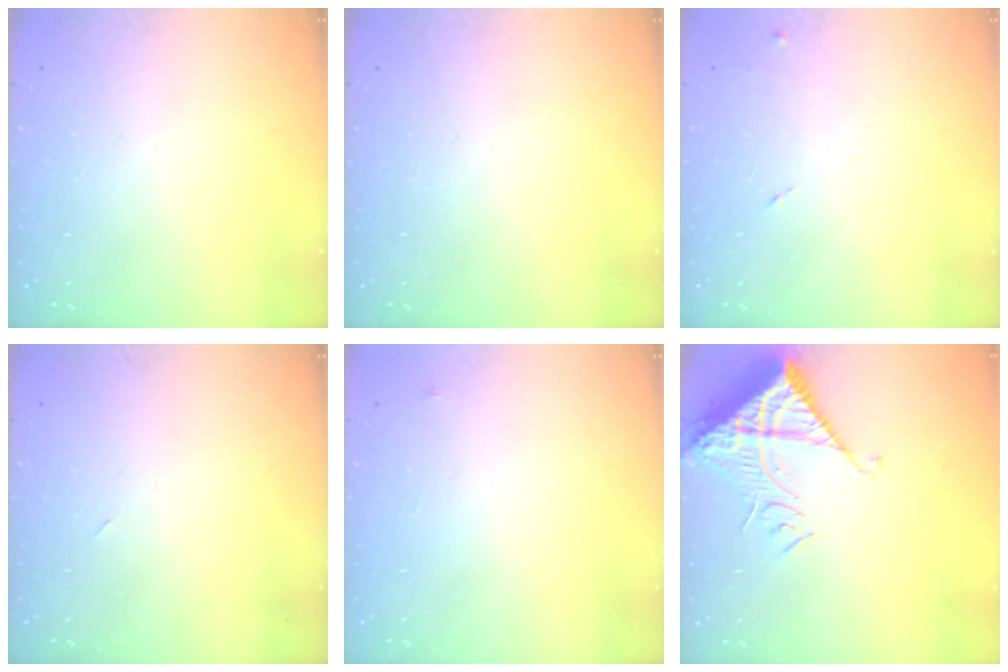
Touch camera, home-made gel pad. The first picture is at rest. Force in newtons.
{"total": 0.0}
{"total": 6.1, "press": 6.1, "slide": 0.6}
{"total": 2.9, "press": 2.9, "slide": 0.7}
{"total": 2.6, "press": 2.6, "slide": 0.2}
{"total": 13.1, "press": 13.0, "slide": 1.7}